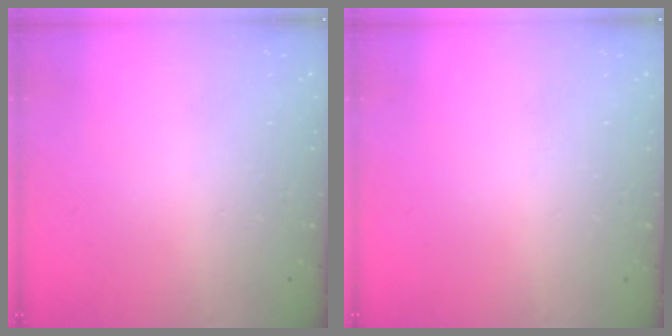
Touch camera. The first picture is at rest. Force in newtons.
{"total": 0.0}